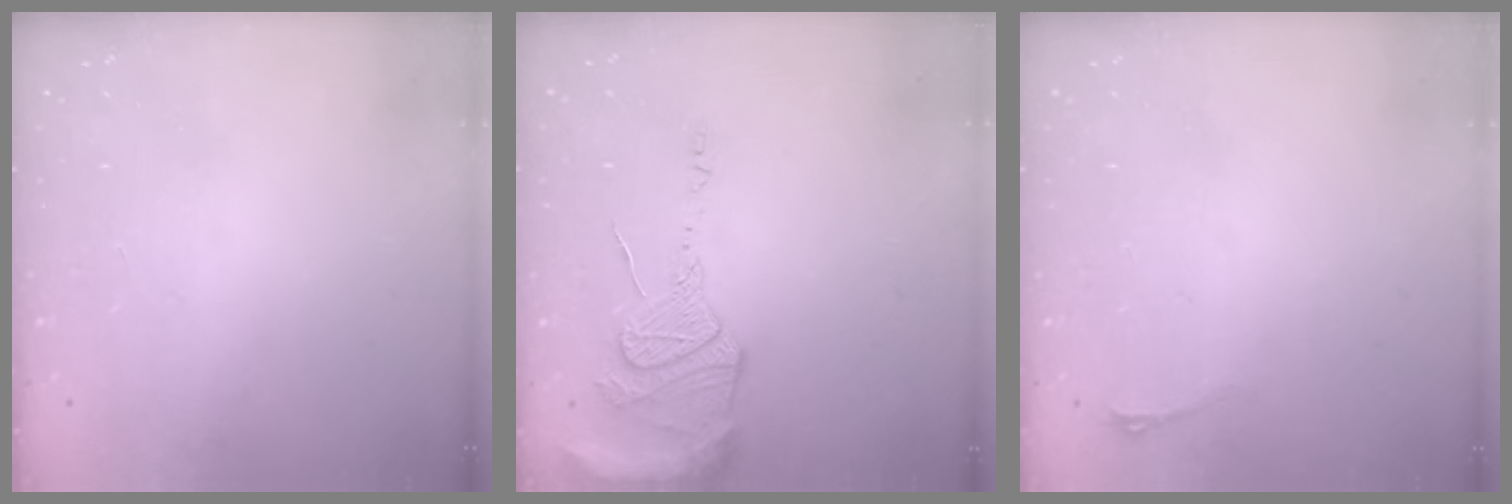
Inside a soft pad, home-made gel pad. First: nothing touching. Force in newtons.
{"total": 13.5, "press": 13.4, "slide": 1.7}
{"total": 2.9, "press": 2.6, "slide": 1.5}